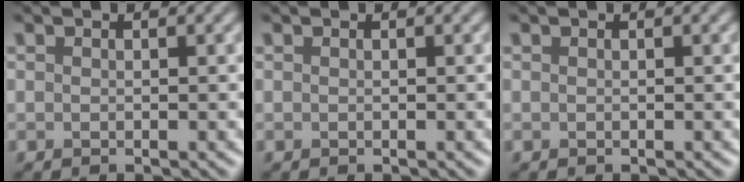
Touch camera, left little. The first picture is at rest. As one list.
[{"total": 0.0}, {"total": 0.0}]